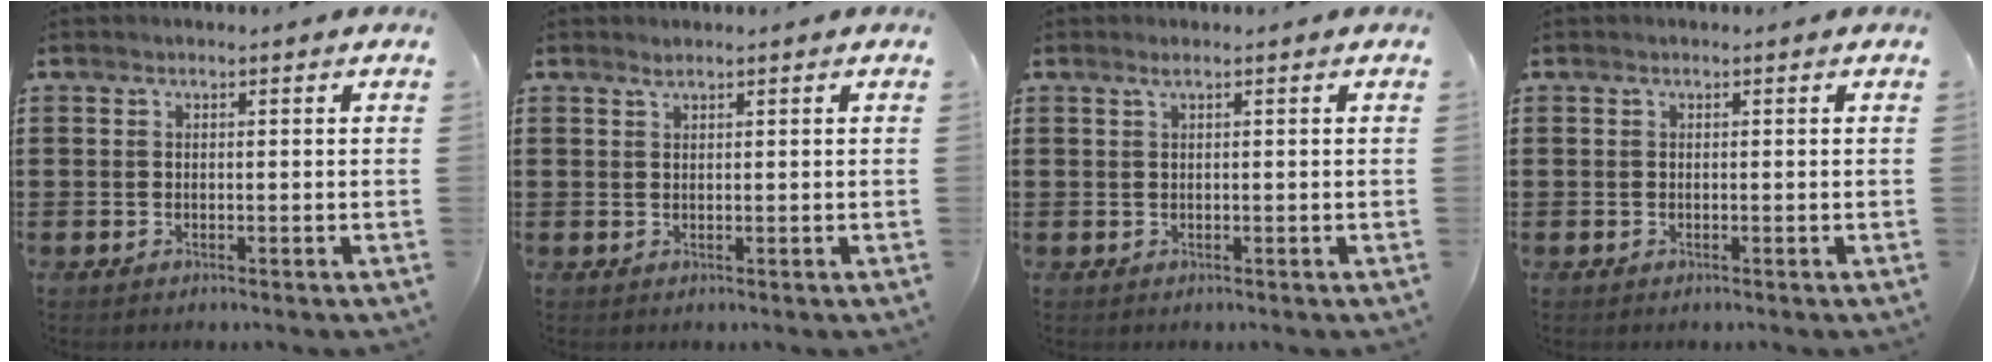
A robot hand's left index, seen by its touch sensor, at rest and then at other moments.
{"total": 0.9, "force": [0.8, 0.0, 0.5], "torque": [-0.011, -0.001, 0.015]}
{"total": 0.8, "force": [0.3, -0.1, 0.8], "torque": [-0.013, -0.002, 0.006]}
{"total": 0.0}